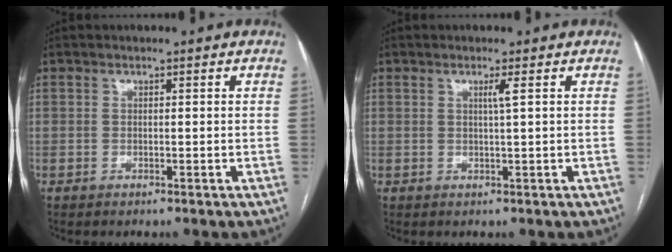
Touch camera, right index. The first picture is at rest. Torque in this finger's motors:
{"motor_torque": [0.21, 0.10, 0.03, 0.04]}